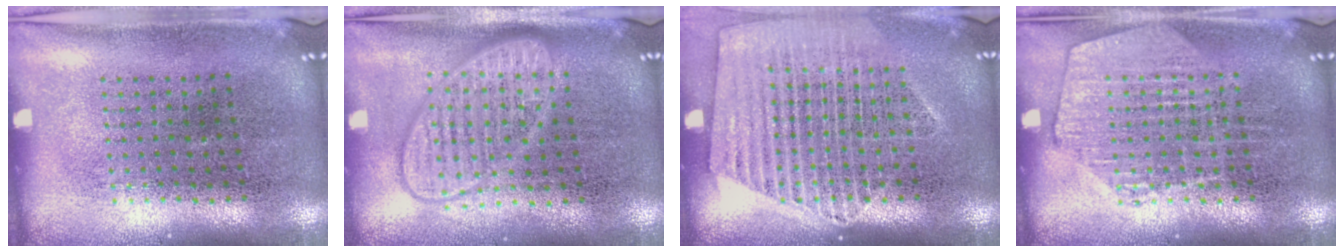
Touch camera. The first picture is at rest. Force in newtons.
{"total": 2.9, "press": 2.9, "slide": 0.4}
{"total": 1.6, "press": 1.4, "slide": 0.6}
{"total": 2.0, "press": 2.0, "slide": 0.3}